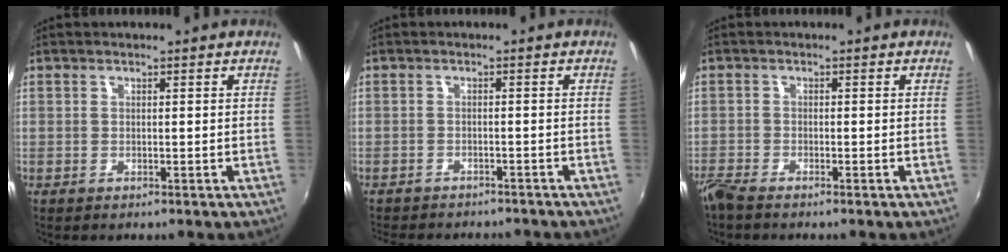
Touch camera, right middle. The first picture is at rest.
{"total": 7.9, "force": [-7.2, 2.0, 2.7], "torque": [-0.067, -0.015, -0.103]}
{"total": 3.3, "force": [-2.9, 0.2, 1.4], "torque": [-0.041, -0.014, -0.060]}